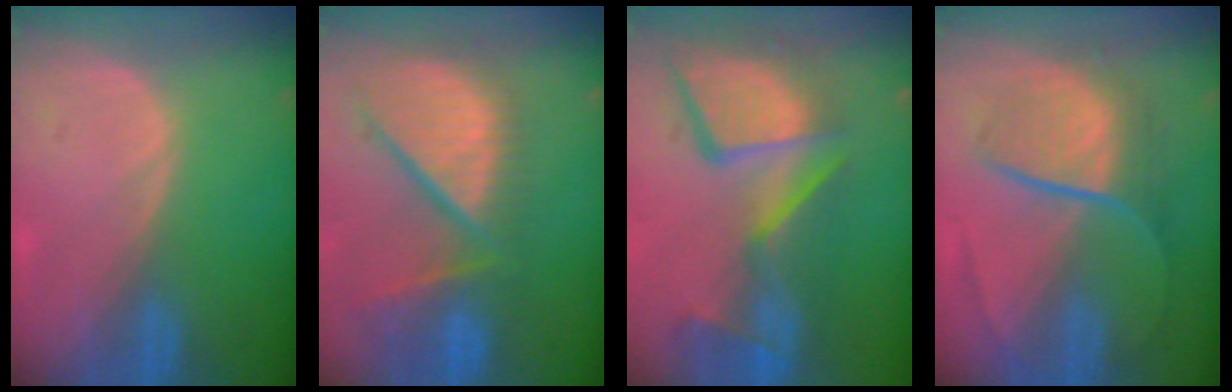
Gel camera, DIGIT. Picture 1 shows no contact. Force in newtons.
{"total": 12.8, "press": 10.8, "slide": 7.0}
{"total": 13.6, "press": 11.1, "slide": 7.8}
{"total": 9.1, "press": 7.6, "slide": 4.9}